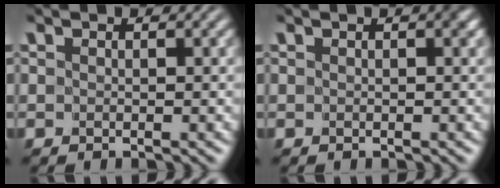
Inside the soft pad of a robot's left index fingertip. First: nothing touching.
{"total": 0.7, "force": [0.2, 0.3, 0.6], "torque": [-0.006, 0.002, 0.002]}